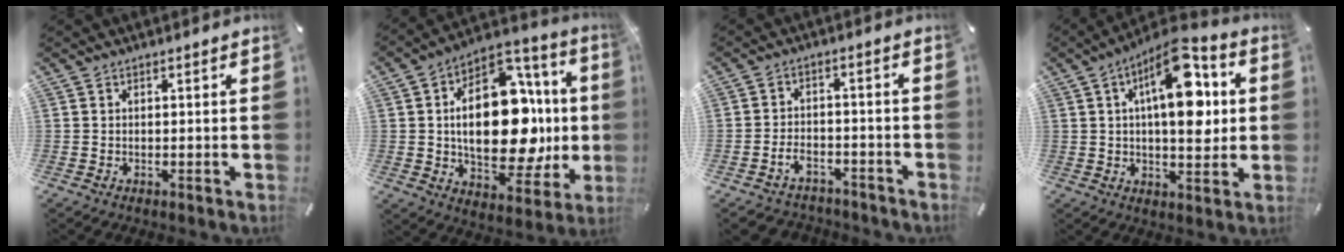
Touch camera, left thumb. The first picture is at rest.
{"total": 26.3, "force": [0.6, 15.0, 21.6], "torque": [-0.347, -0.009, 0.021]}
{"total": 5.1, "force": [-2.8, 3.5, 2.4], "torque": [-0.052, 0.010, -0.054]}
{"total": 16.7, "force": [4.8, 7.8, 14.0], "torque": [-0.214, -0.021, 0.075]}